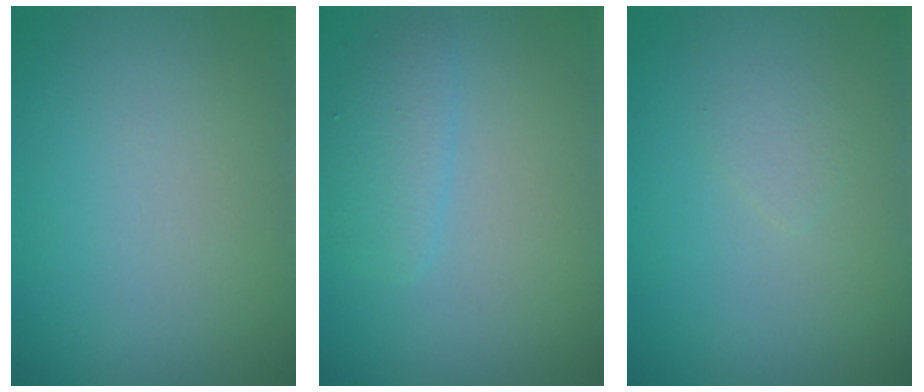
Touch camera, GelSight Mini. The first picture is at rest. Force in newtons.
{"total": 1.9, "press": 1.9, "slide": 0.1}
{"total": 0.8, "press": 0.8, "slide": 0.0}